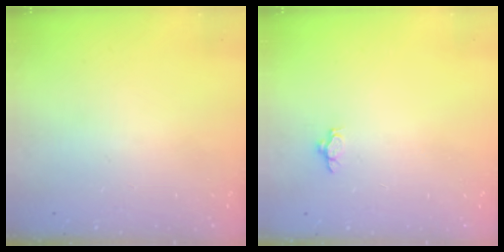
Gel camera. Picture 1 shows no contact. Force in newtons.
{"total": 2.7, "press": 2.6, "slide": 1.0}